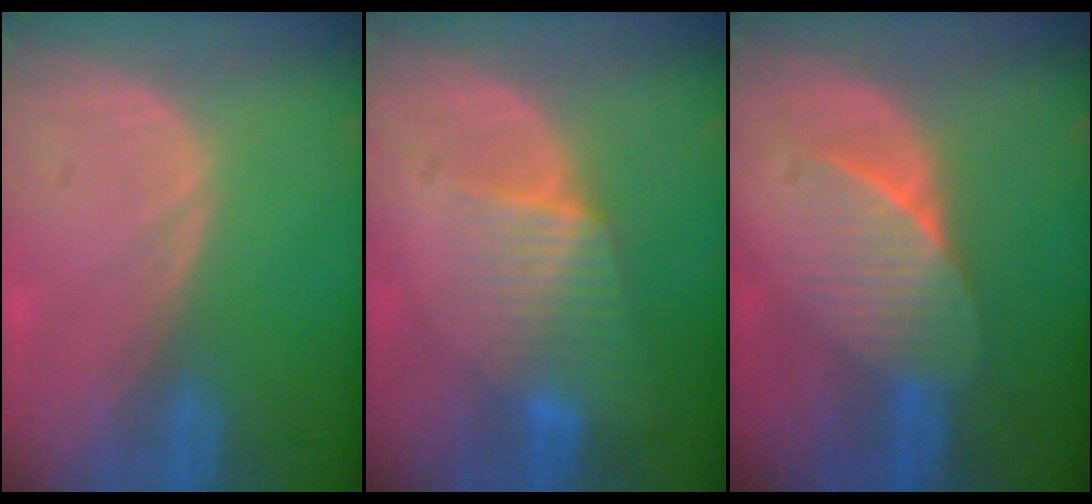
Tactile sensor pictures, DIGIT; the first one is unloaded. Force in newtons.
{"total": 6.6, "press": 5.9, "slide": 3.0}
{"total": 6.9, "press": 6.3, "slide": 2.9}